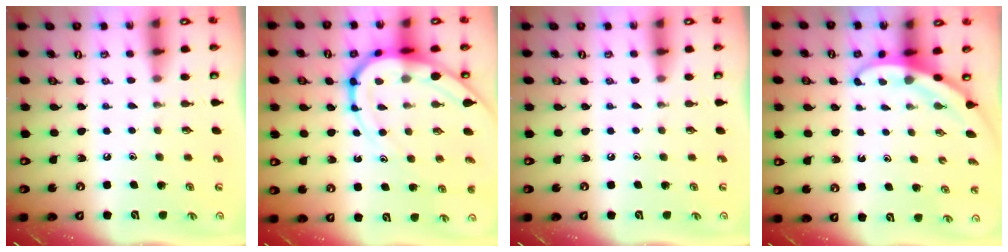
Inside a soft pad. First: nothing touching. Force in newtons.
{"total": 12.5, "press": 12.5, "slide": 1.3}
{"total": 0.0}
{"total": 3.3, "press": 3.3, "slide": 0.2}